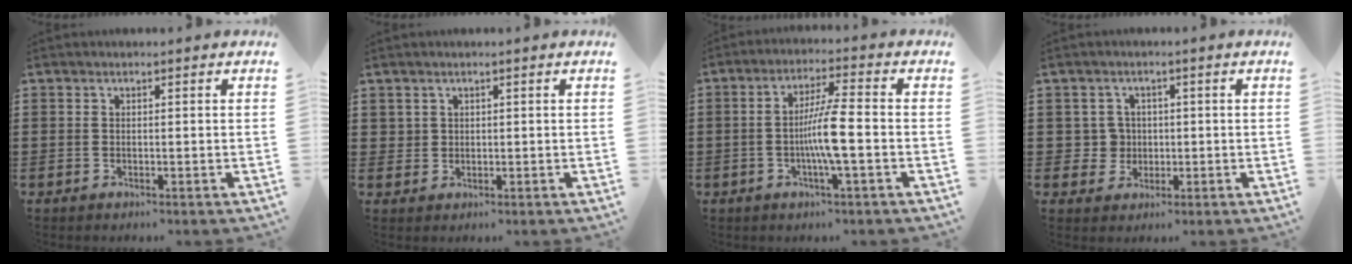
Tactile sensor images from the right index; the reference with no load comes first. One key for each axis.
{"total": 1.2, "fx": 0.8, "fy": 0.9, "fz": 0.1, "tx": -0.007, "ty": 0.000, "tz": 0.018}
{"total": 6.8, "fx": -1.5, "fy": 0.1, "fz": 6.6, "tx": -0.130, "ty": -0.009, "tz": -0.036}
{"total": 3.5, "fx": -0.1, "fy": 3.3, "fz": 0.9, "tx": -0.035, "ty": 0.008, "tz": -0.004}